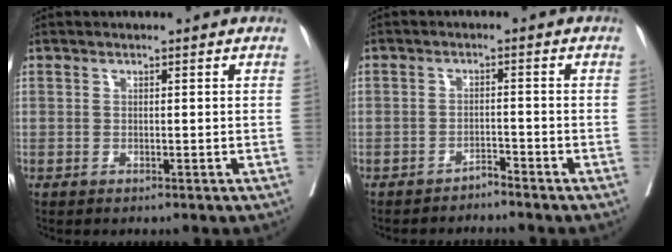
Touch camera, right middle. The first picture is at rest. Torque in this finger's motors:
{"motor_torque": [0.17, -0.82, -0.14, -0.03]}